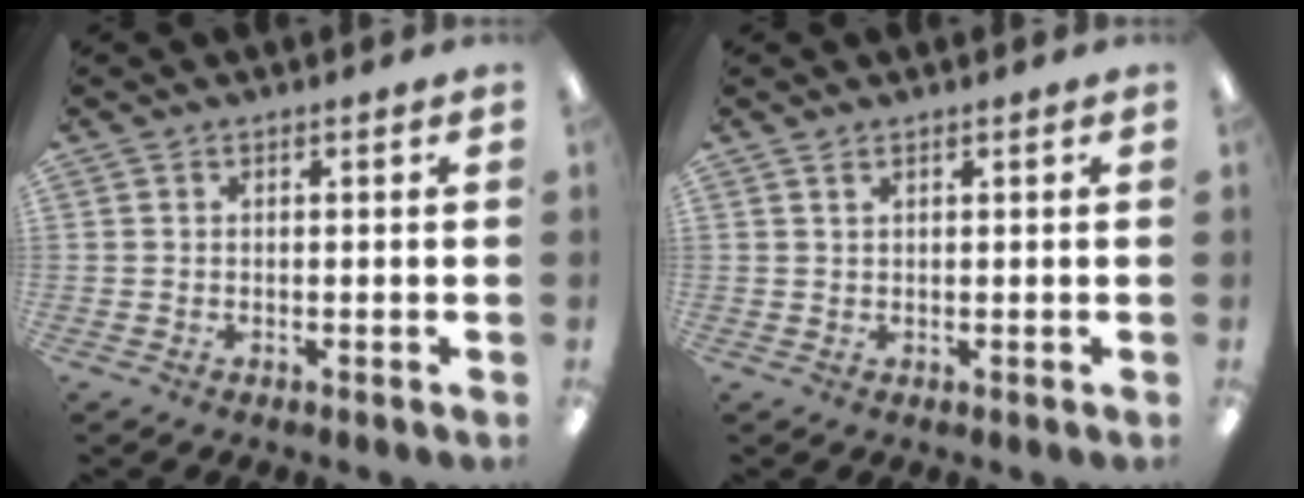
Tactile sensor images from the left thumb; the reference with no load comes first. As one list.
[{"total": 0.9, "force": [0.6, 0.5, 0.5], "torque": [-0.013, 0.001, 0.011]}]